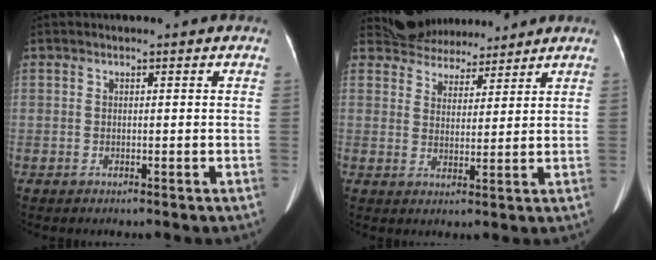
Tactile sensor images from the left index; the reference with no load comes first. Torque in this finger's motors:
{"motor_torque": [-0.01, -0.01, -0.15, -0.21]}